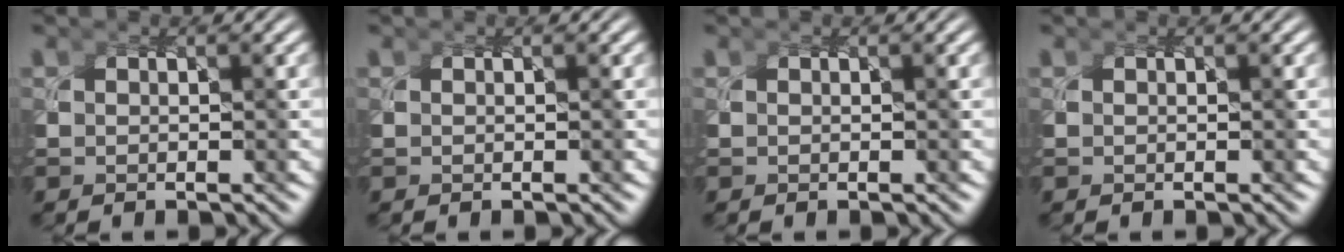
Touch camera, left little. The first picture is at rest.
{"total": 0.0}
{"total": 0.0}
{"total": 0.0}